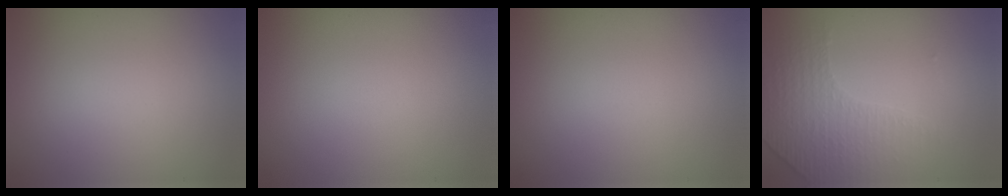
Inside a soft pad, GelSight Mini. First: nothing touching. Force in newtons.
{"total": 0.0}
{"total": 0.0}
{"total": 4.3, "press": 2.9, "slide": 3.2}